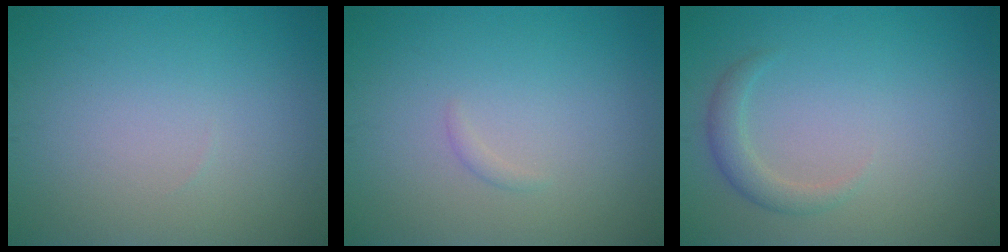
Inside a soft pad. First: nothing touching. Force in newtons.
{"total": 0.5, "press": 0.5, "slide": 0.0}
{"total": 1.8, "press": 1.8, "slide": 0.2}